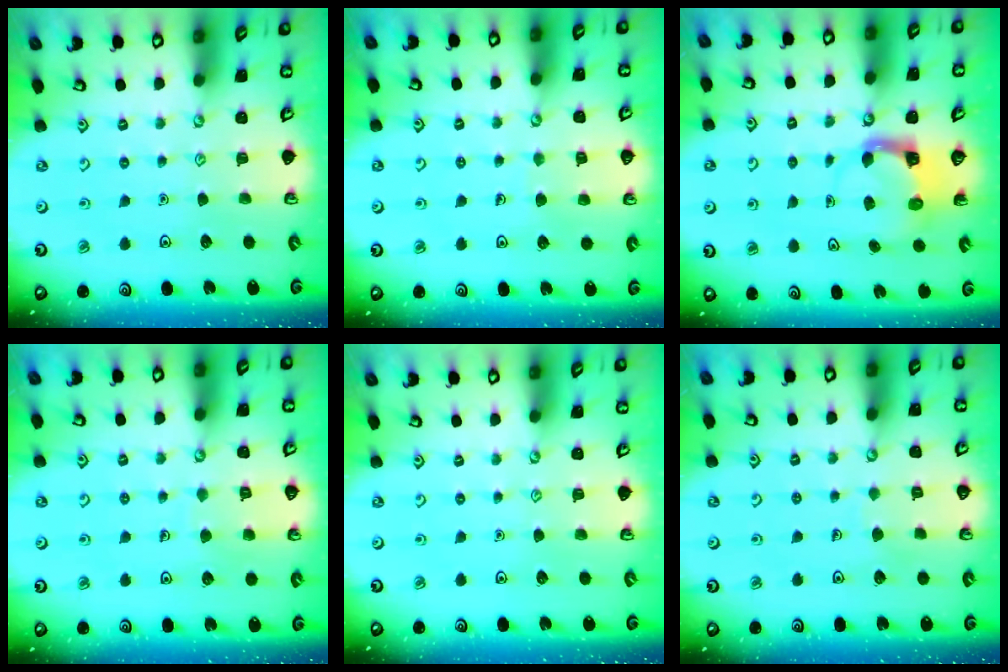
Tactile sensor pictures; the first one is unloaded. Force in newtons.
{"total": 4.2, "press": 4.2, "slide": 0.3}
{"total": 3.8, "press": 3.8, "slide": 0.3}
{"total": 5.4, "press": 5.4, "slide": 0.5}
{"total": 0.0}
{"total": 3.6, "press": 3.6, "slide": 0.2}